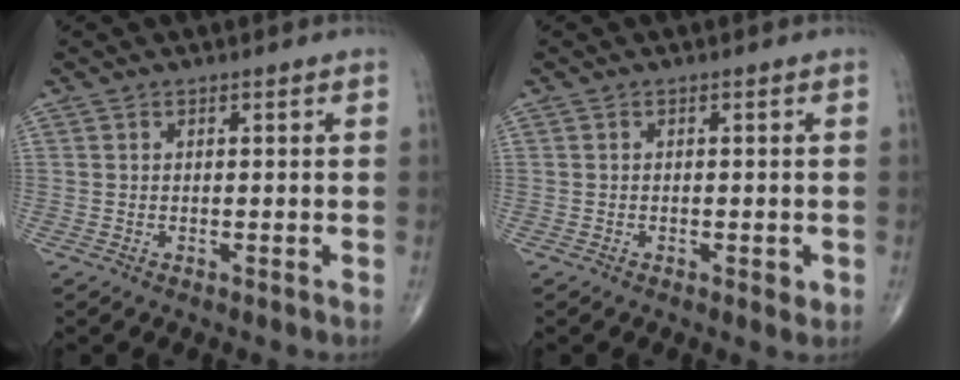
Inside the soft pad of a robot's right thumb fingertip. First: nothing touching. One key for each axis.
{"total": 1.5, "fx": -0.4, "fy": 0.7, "fz": 1.2, "tx": -0.016, "ty": -0.002, "tz": -0.006}